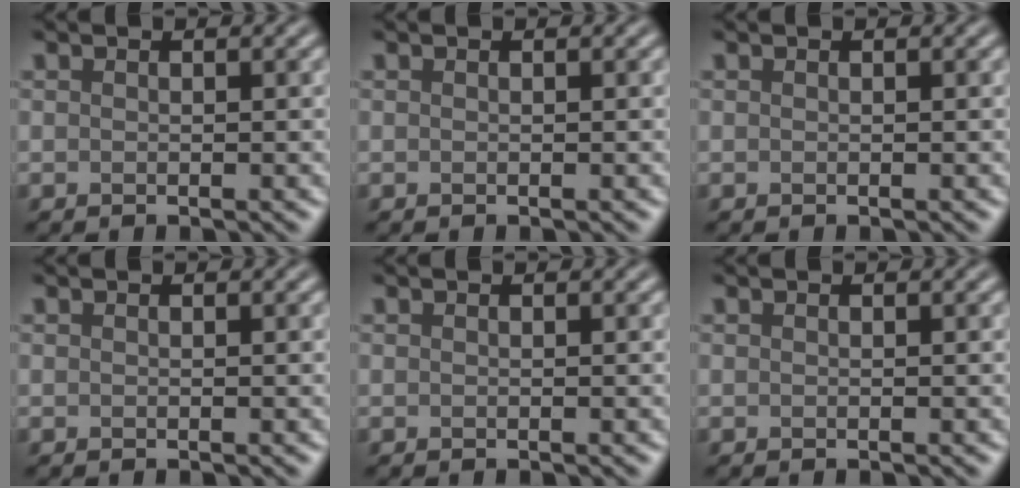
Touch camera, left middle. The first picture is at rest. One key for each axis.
{"total": 0.0}
{"total": 0.0}
{"total": 0.0}
{"total": 0.0}
{"total": 0.0}